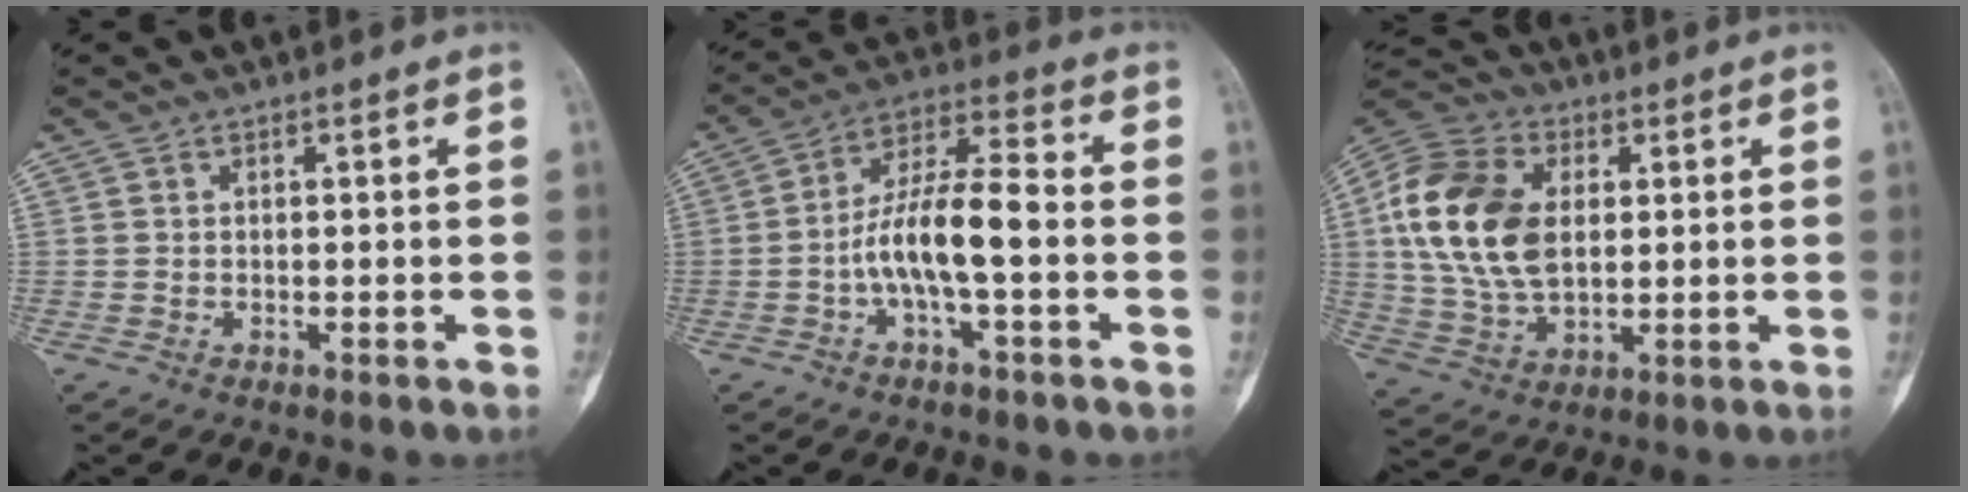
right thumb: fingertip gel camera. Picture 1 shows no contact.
{"total": 11.3, "force": [-2.4, 3.4, 10.5], "torque": [-0.201, 0.042, -0.046]}
{"total": 18.3, "force": [3.0, 11.7, 13.7], "torque": [-0.266, 0.003, 0.053]}